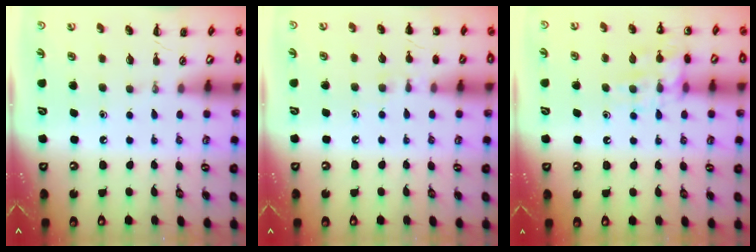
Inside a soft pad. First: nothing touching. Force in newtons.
{"total": 6.4, "press": 6.1, "slide": 1.8}
{"total": 13.3, "press": 13.2, "slide": 1.8}